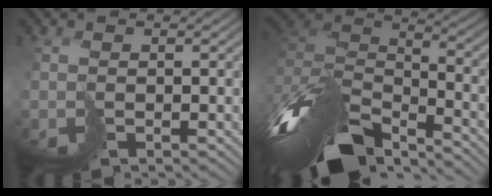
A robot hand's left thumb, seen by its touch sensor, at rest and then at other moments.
{"total": 12.6, "force": [-6.8, 6.1, 8.6], "torque": [-0.204, -0.002, -0.119]}